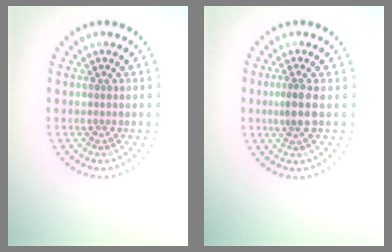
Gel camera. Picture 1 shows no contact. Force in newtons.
{"total": 2.1, "press": 1.6, "slide": 1.3}